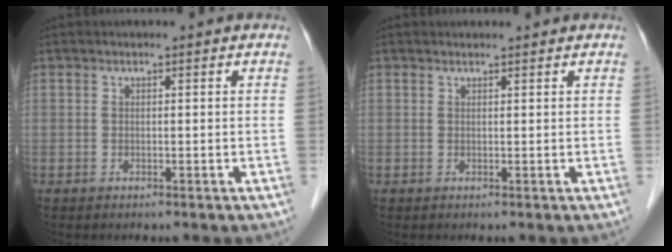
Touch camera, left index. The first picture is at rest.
{"total": 0.9, "force": [0.9, 0.1, 0.0], "torque": [-0.009, 0.008, 0.017]}